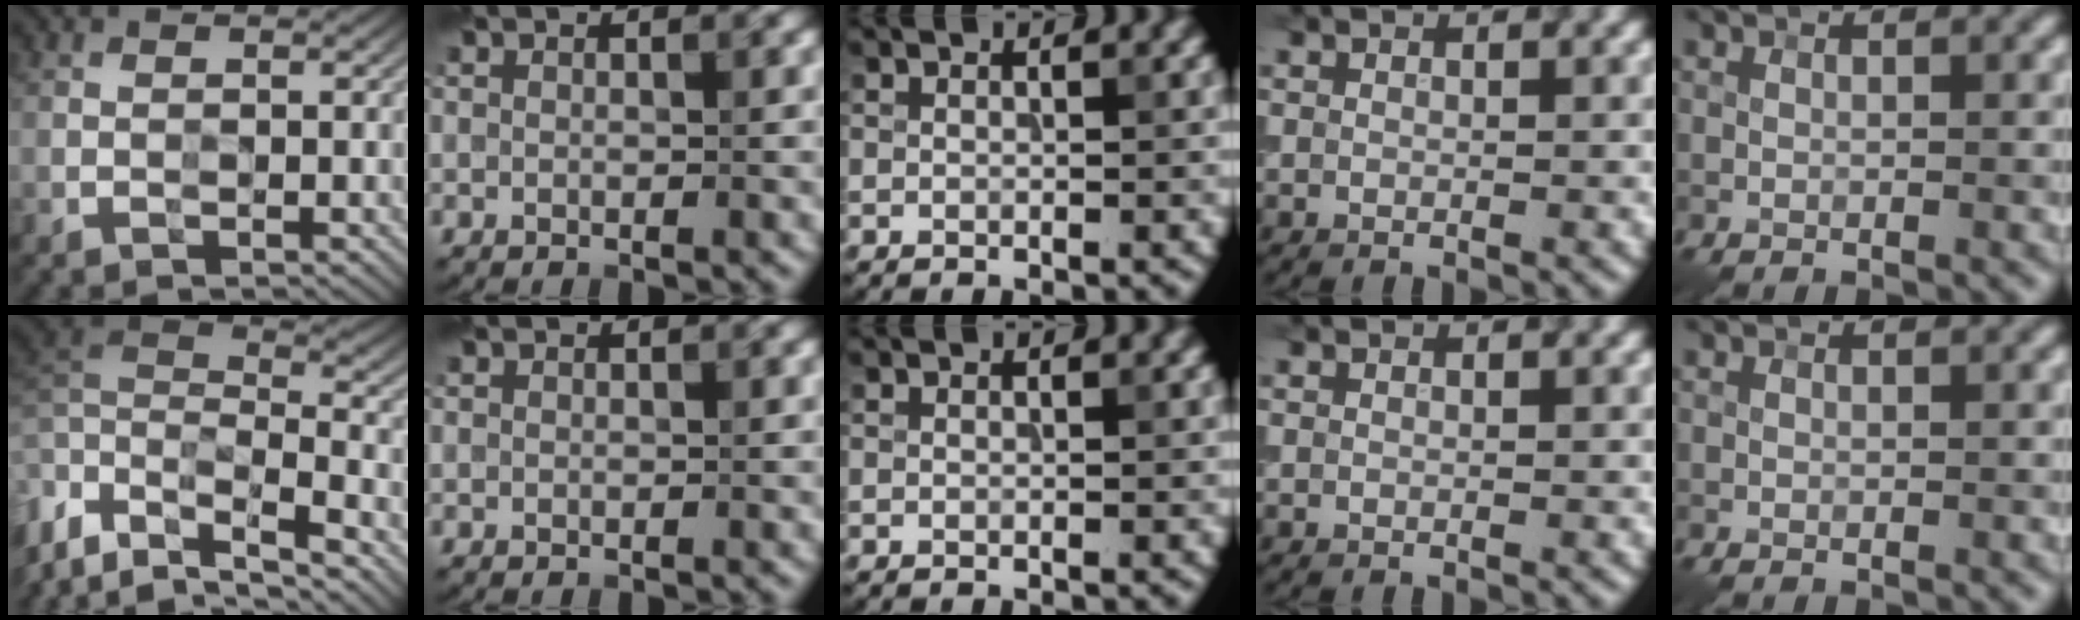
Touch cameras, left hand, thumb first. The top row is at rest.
{"thumb": {"total": 10.7, "force": [-4.0, 5.3, 8.4], "torque": [-0.206, 0.003, -0.083]}}